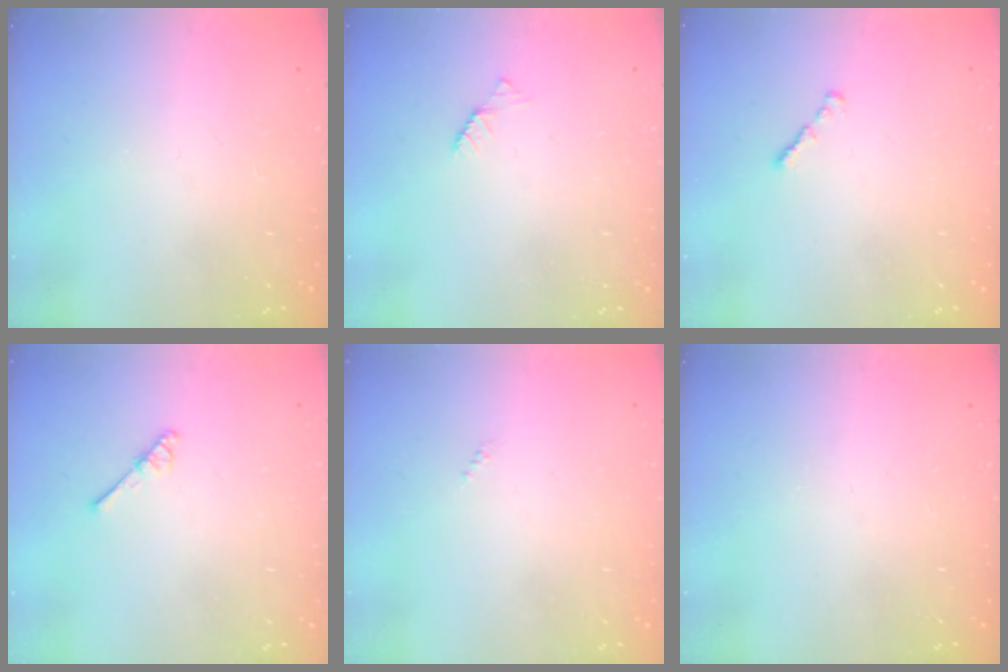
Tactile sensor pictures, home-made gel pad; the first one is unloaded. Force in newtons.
{"total": 2.8, "press": 2.8, "slide": 0.5}
{"total": 1.1, "press": 1.0, "slide": 0.5}
{"total": 2.9, "press": 2.9, "slide": 0.3}
{"total": 0.0}
{"total": 0.0}